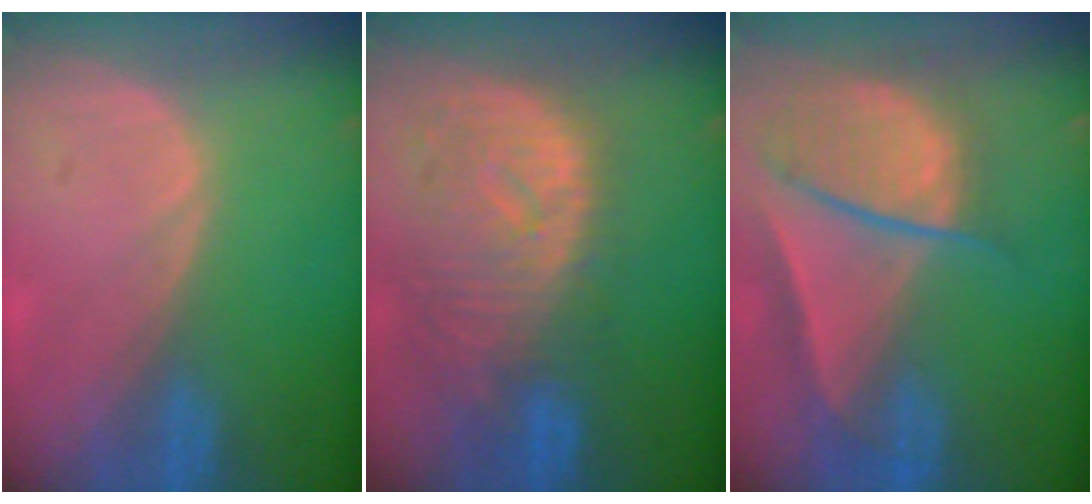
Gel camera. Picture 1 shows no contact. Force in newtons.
{"total": 11.3, "press": 9.9, "slide": 5.5}
{"total": 9.3, "press": 8.1, "slide": 4.7}